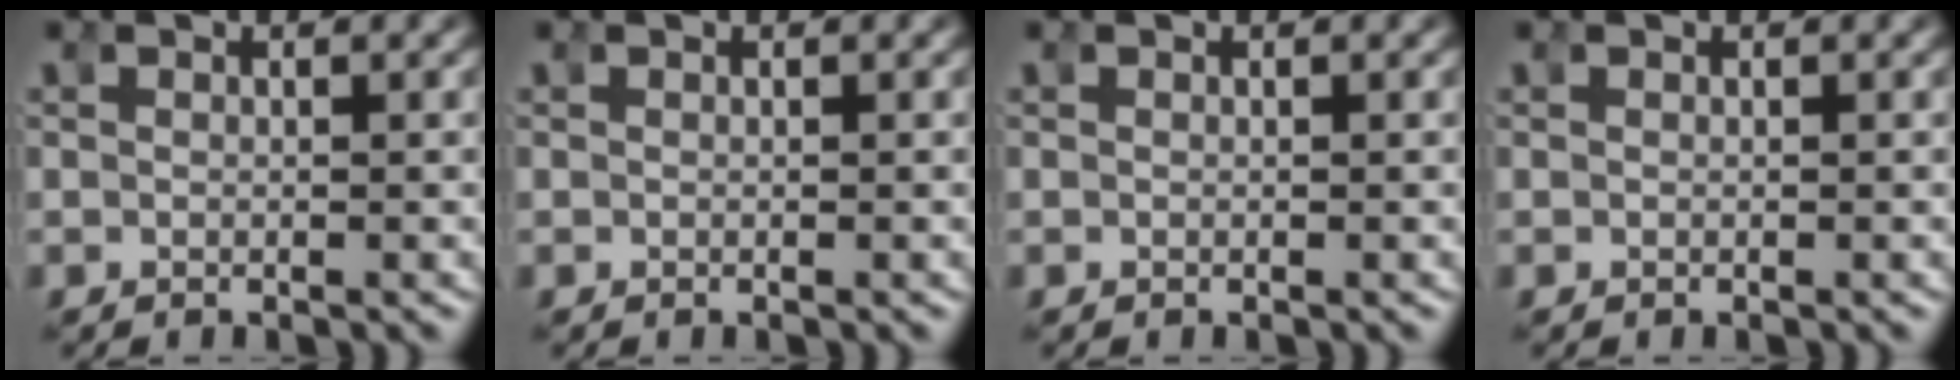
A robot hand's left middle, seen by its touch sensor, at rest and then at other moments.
{"total": 0.0}
{"total": 0.0}
{"total": 0.0}